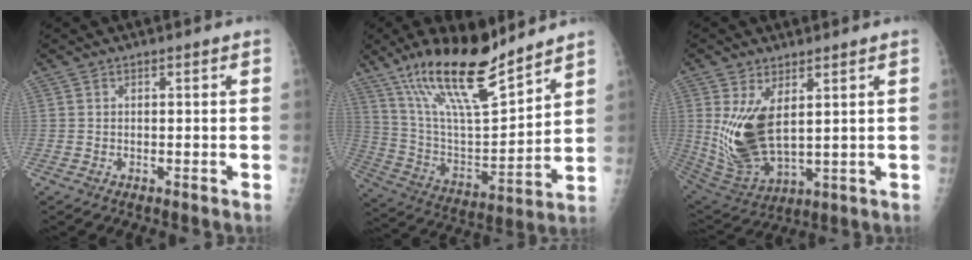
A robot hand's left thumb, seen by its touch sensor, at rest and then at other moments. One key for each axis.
{"total": 21.3, "fx": 15.7, "fy": 5.5, "fz": 13.4, "tx": -0.214, "ty": -0.073, "tz": 0.289}
{"total": 12.6, "fx": 2.9, "fy": 6.2, "fz": 10.6, "tx": -0.206, "ty": -0.025, "tz": 0.078}